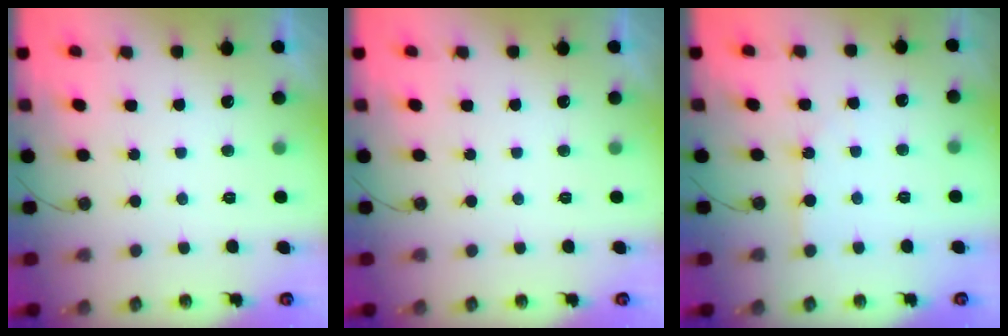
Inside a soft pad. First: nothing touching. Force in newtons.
{"total": 0.0}
{"total": 3.2, "press": 3.1, "slide": 0.4}